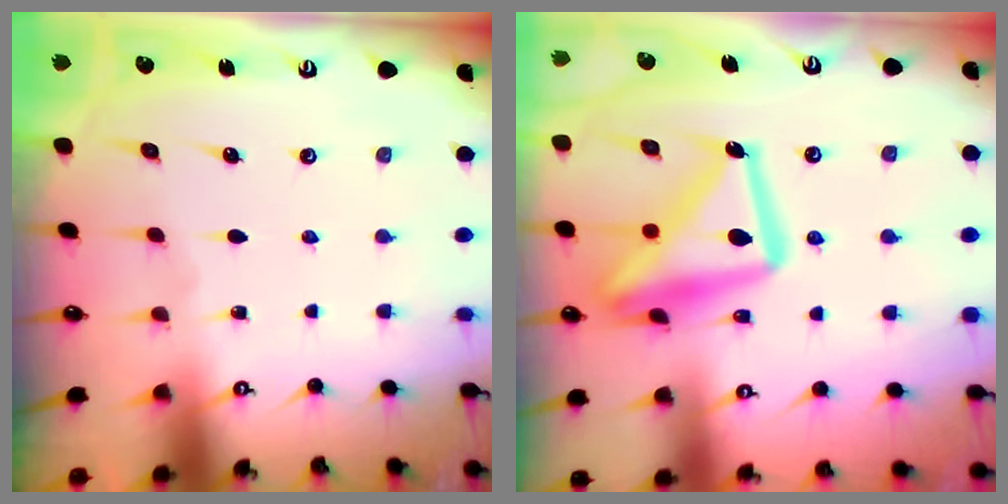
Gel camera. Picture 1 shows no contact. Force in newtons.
{"total": 17.7, "press": 17.6, "slide": 1.3}